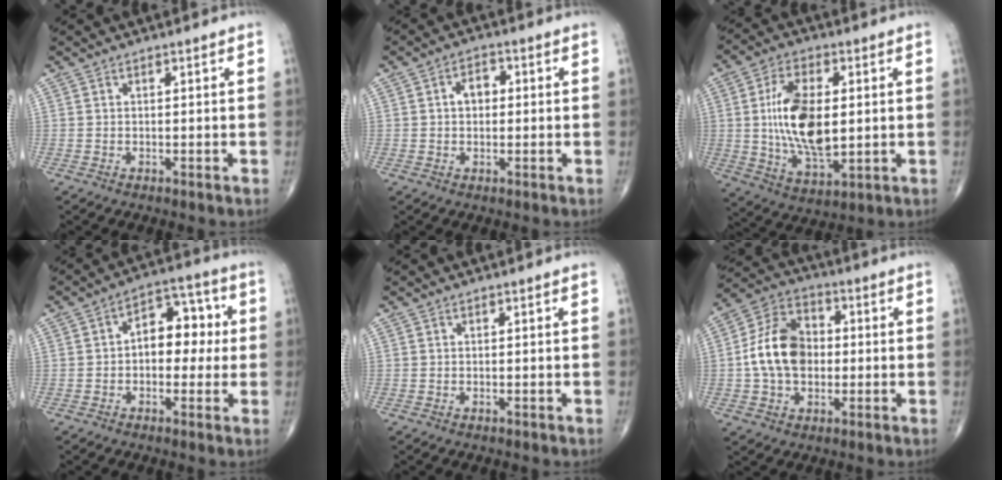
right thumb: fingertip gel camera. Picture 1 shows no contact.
{"total": 4.1, "force": [0.3, 3.0, 2.8], "torque": [-0.033, 0.014, -0.001]}
{"total": 15.9, "force": [1.1, 8.1, 13.6], "torque": [-0.242, -0.011, 0.025]}
{"total": 10.0, "force": [0.4, 6.6, 7.5], "torque": [-0.066, 0.031, -0.005]}
{"total": 0.0}
{"total": 13.1, "force": [-0.4, 9.5, 9.1], "torque": [-0.147, 0.029, -0.015]}